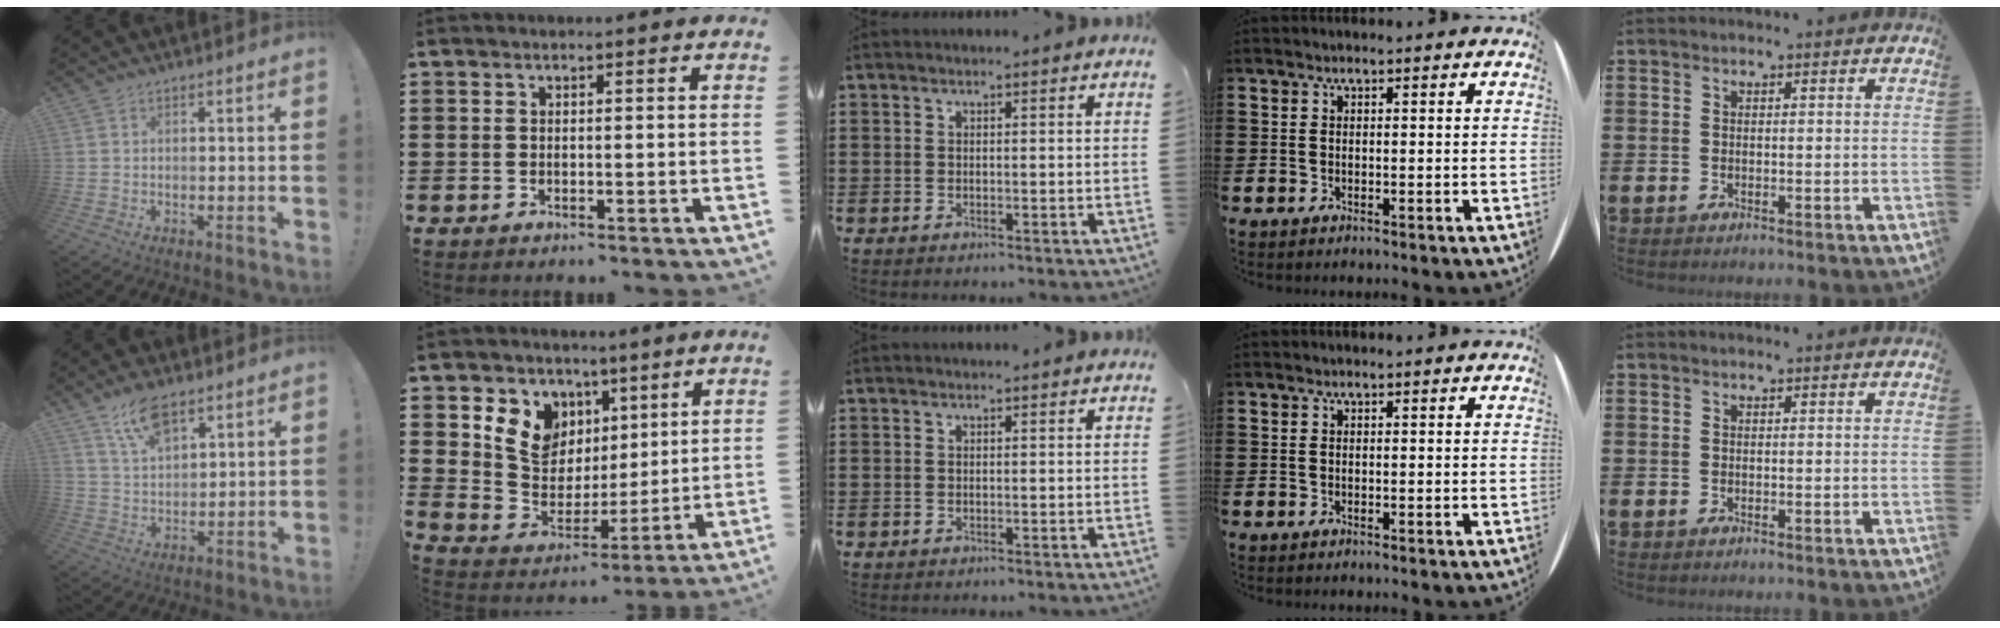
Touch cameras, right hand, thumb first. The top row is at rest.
{"thumb": {"total": 10.0, "force": [6.8, 4.4, 5.8], "torque": [-0.109, -0.026, 0.128]}, "index": {"total": 8.2, "force": [3.5, 7.2, 1.9], "torque": [-0.077, -0.016, 0.067]}}